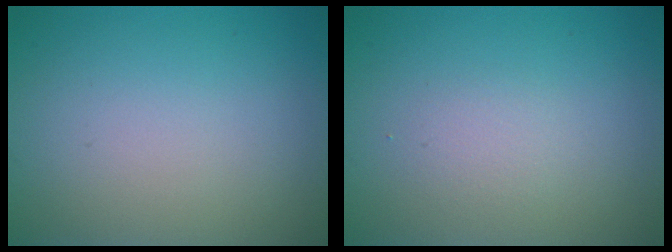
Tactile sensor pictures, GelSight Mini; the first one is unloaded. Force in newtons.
{"total": 1.3, "press": 1.2, "slide": 0.1}